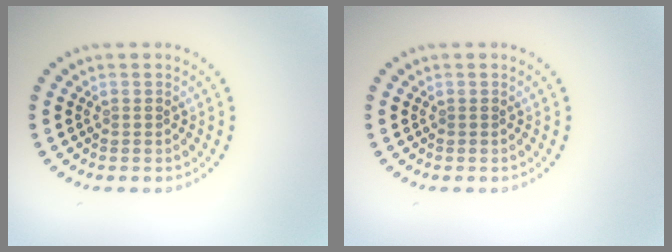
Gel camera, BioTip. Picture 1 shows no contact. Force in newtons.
{"total": 0.0}